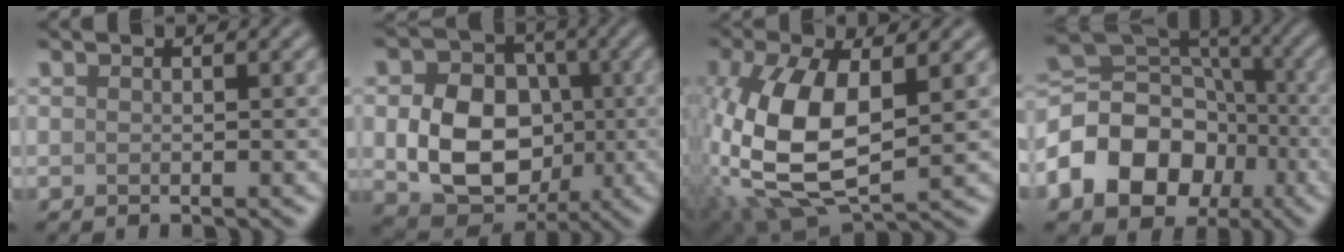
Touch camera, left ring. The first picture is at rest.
{"total": 9.3, "force": [-0.9, 7.2, 5.9], "torque": [-0.106, -0.010, -0.015]}
{"total": 11.6, "force": [-0.1, 5.8, 10.1], "torque": [-0.238, -0.004, -0.002]}
{"total": 10.5, "force": [-3.8, 8.1, 5.5], "torque": [-0.107, 0.005, -0.081]}